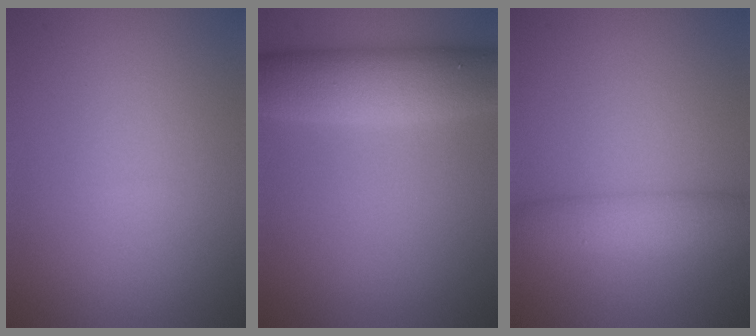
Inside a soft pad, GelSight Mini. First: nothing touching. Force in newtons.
{"total": 7.2, "press": 7.2, "slide": 0.4}
{"total": 3.7, "press": 3.6, "slide": 0.2}